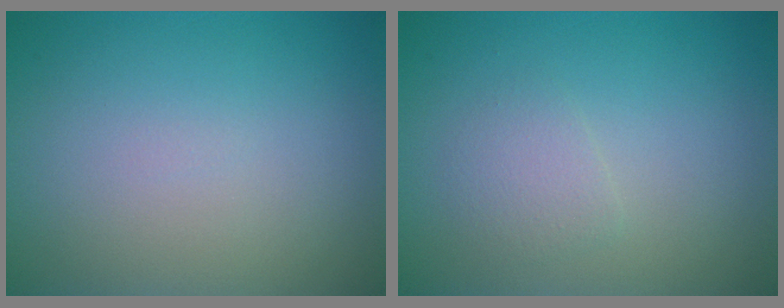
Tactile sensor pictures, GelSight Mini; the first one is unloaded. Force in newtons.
{"total": 1.4, "press": 1.4, "slide": 0.1}